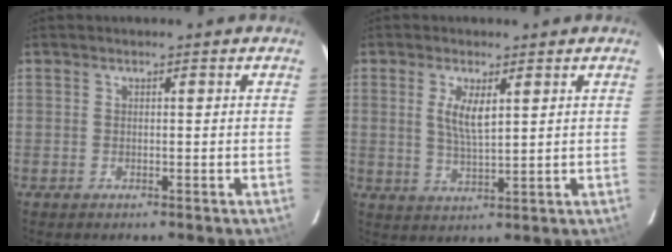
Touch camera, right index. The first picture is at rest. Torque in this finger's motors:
{"motor_torque": [0.12, 0.10, 0.12, 0.09]}